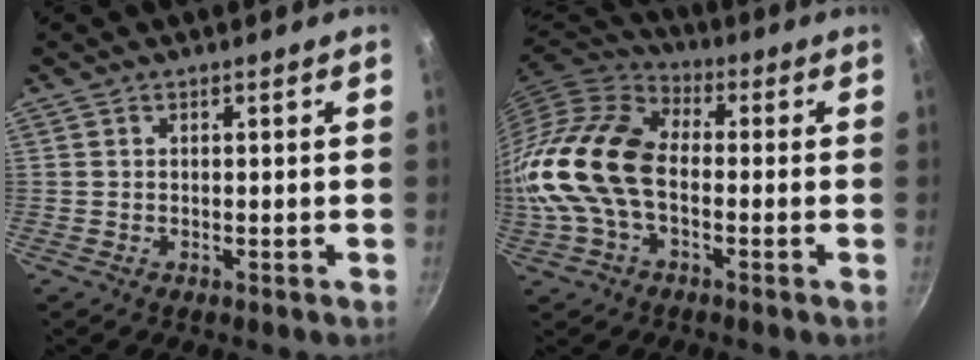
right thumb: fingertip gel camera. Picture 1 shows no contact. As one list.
[{"total": 18.1, "force": [-1.7, 11.3, 14.1], "torque": [-0.273, 0.032, -0.048]}]